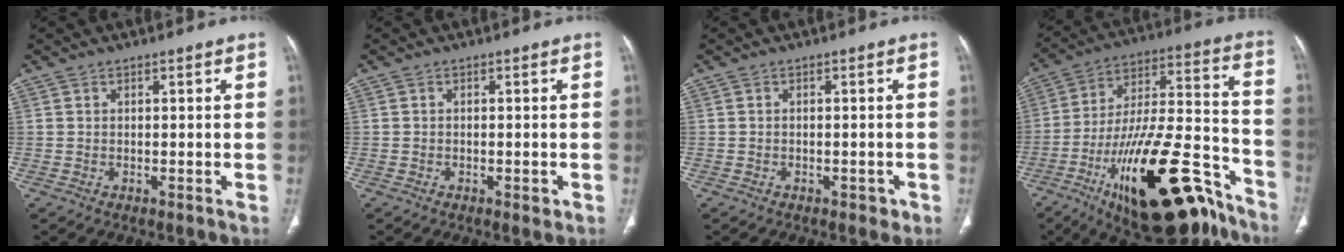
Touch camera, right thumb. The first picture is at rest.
{"total": 1.3, "force": [-0.6, 0.7, 1.0], "torque": [-0.012, -0.001, -0.007]}
{"total": 1.6, "force": [-0.9, 1.2, 0.8], "torque": [-0.004, 0.003, -0.008]}
{"total": 29.6, "force": [-17.0, 10.3, 22.0], "torque": [-0.323, 0.084, -0.268]}